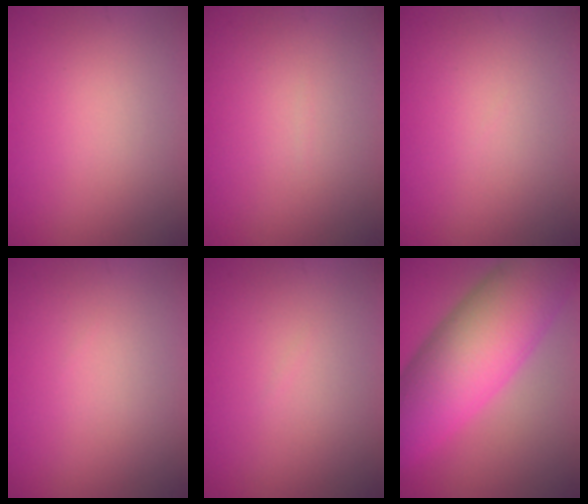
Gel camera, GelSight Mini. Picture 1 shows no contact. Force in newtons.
{"total": 0.0}
{"total": 0.0}
{"total": 0.0}
{"total": 0.0}
{"total": 12.8, "press": 12.8, "slide": 0.2}